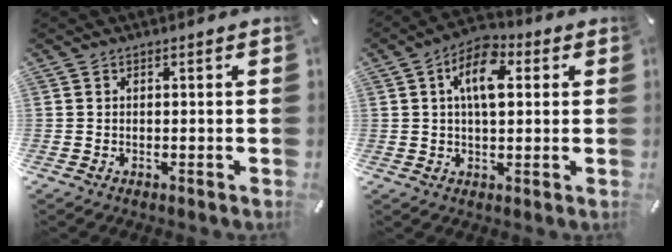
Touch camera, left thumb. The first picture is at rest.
{"total": 9.7, "force": [2.7, 5.4, 7.6], "torque": [-0.126, 0.001, 0.044]}